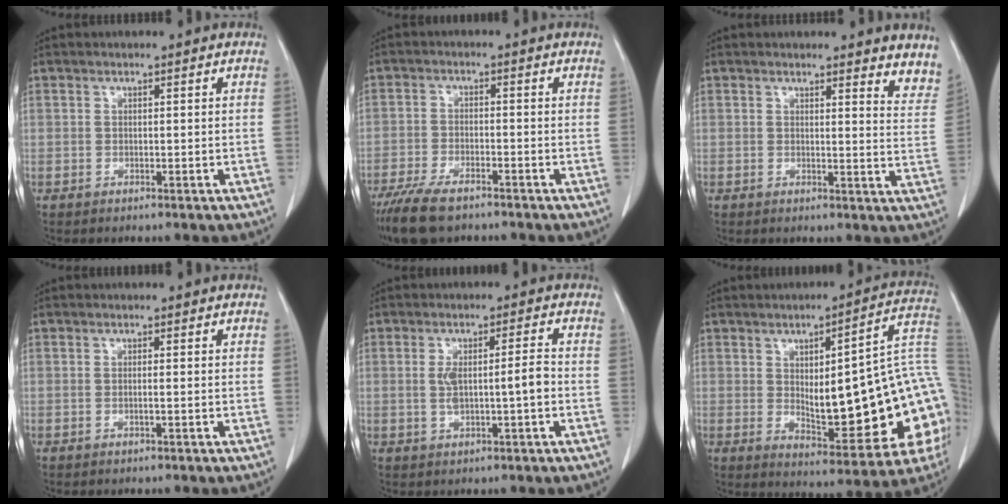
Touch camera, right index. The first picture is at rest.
{"total": 9.0, "force": [-6.9, 2.7, 5.1], "torque": [-0.094, -0.020, -0.120]}
{"total": 7.7, "force": [7.2, 1.7, 2.1], "torque": [0.005, -0.035, 0.052]}
{"total": 0.5, "force": [-0.1, -0.1, 0.5], "torque": [-0.009, 0.001, 0.000]}
{"total": 5.2, "force": [-0.4, 0.9, 5.1], "torque": [-0.102, 0.011, 0.001]}
{"total": 23.6, "force": [-1.3, 5.7, 22.9], "torque": [-0.230, 0.021, -0.002]}